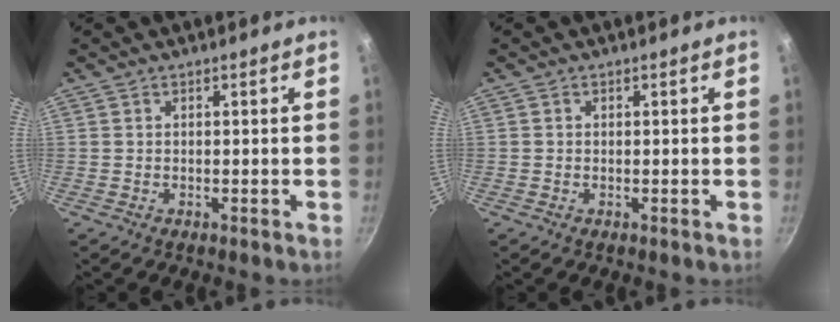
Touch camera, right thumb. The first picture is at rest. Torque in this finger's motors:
{"motor_torque": [-0.44, -0.08, -0.10, 0.00, 0.05]}